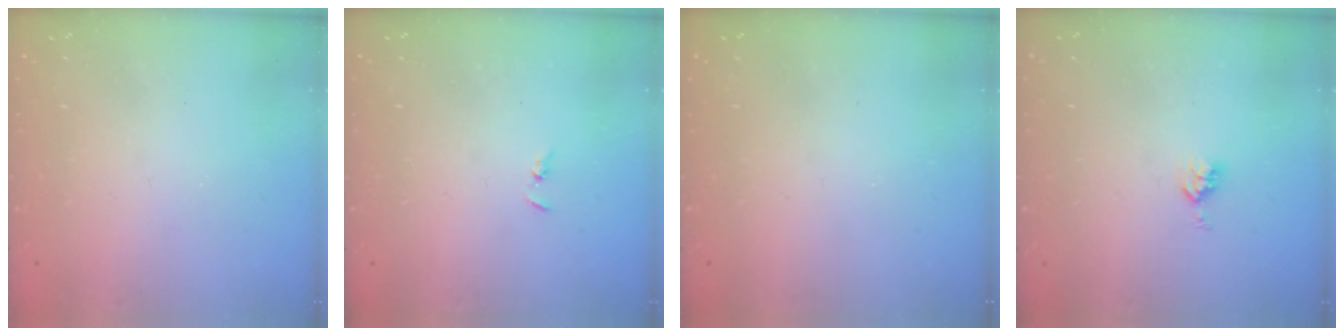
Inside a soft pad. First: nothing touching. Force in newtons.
{"total": 1.3, "press": 1.2, "slide": 0.3}
{"total": 0.0}
{"total": 4.4, "press": 4.3, "slide": 0.6}